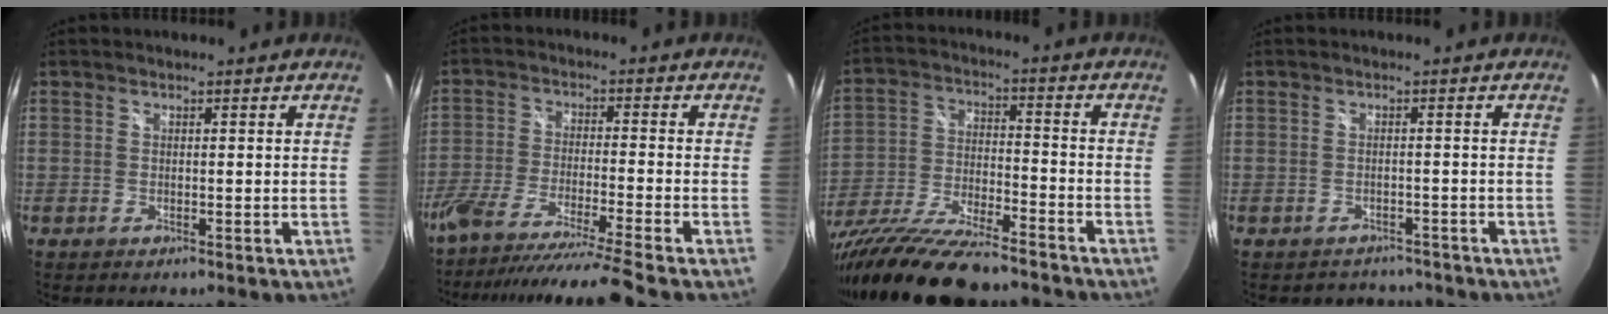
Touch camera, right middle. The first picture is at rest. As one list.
[{"total": 14.8, "force": [-12.7, -2.4, 7.2], "torque": [-0.146, -0.042, -0.216]}, {"total": 21.4, "force": [-17.3, 4.5, 11.8], "torque": [-0.234, -0.055, -0.294]}, {"total": 4.5, "force": [-3.9, 2.2, 0.0], "torque": [-0.006, 0.004, -0.054]}]